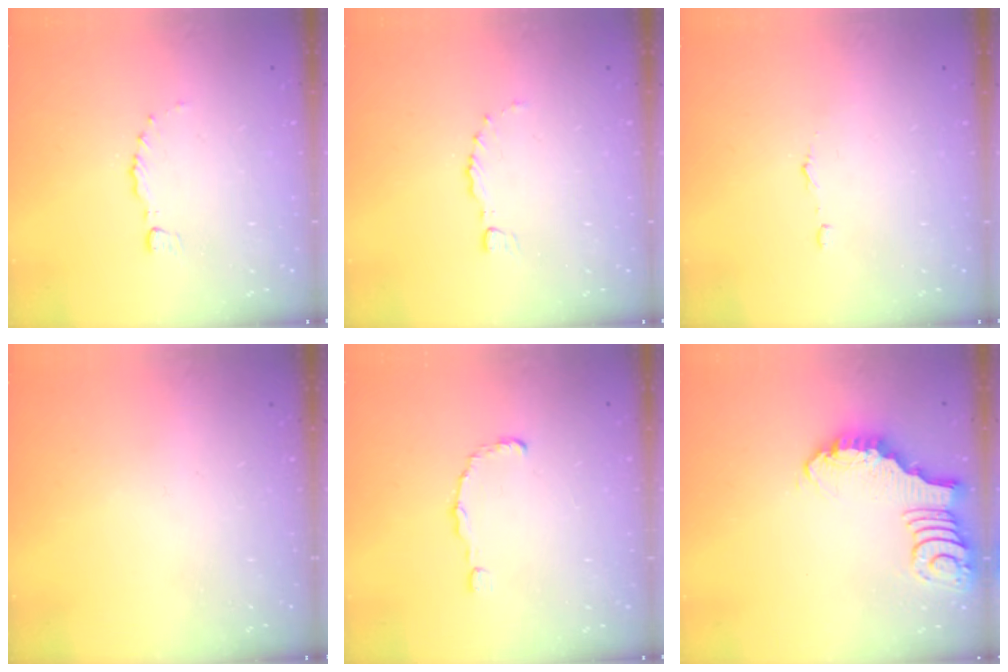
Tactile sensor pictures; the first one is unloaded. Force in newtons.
{"total": 0.0}
{"total": 2.9, "press": 2.9, "slide": 0.2}
{"total": 0.0}
{"total": 1.5, "press": 1.5, "slide": 0.0}
{"total": 2.7, "press": 2.7, "slide": 0.2}